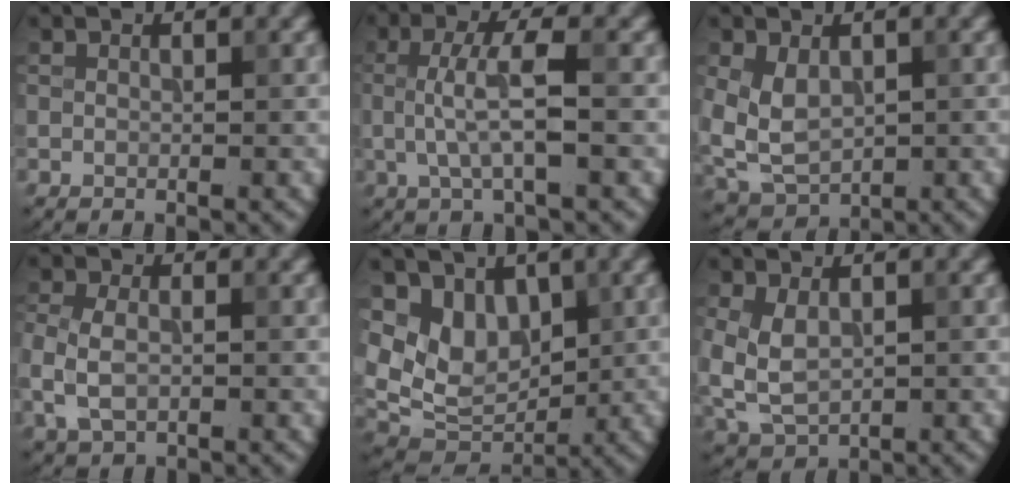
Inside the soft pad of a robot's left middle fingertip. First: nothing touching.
{"total": 4.1, "force": [-0.1, 0.9, 4.0], "torque": [-0.085, 0.005, -0.001]}
{"total": 4.8, "force": [0.3, 3.3, 3.6], "torque": [-0.082, -0.005, 0.011]}
{"total": 3.6, "force": [-0.8, 2.3, 2.7], "torque": [-0.069, -0.003, -0.016]}
{"total": 6.2, "force": [2.2, 4.5, 3.7], "torque": [-0.064, -0.017, 0.037]}
{"total": 4.4, "force": [0.2, 2.9, 3.3], "torque": [-0.080, -0.005, 0.010]}